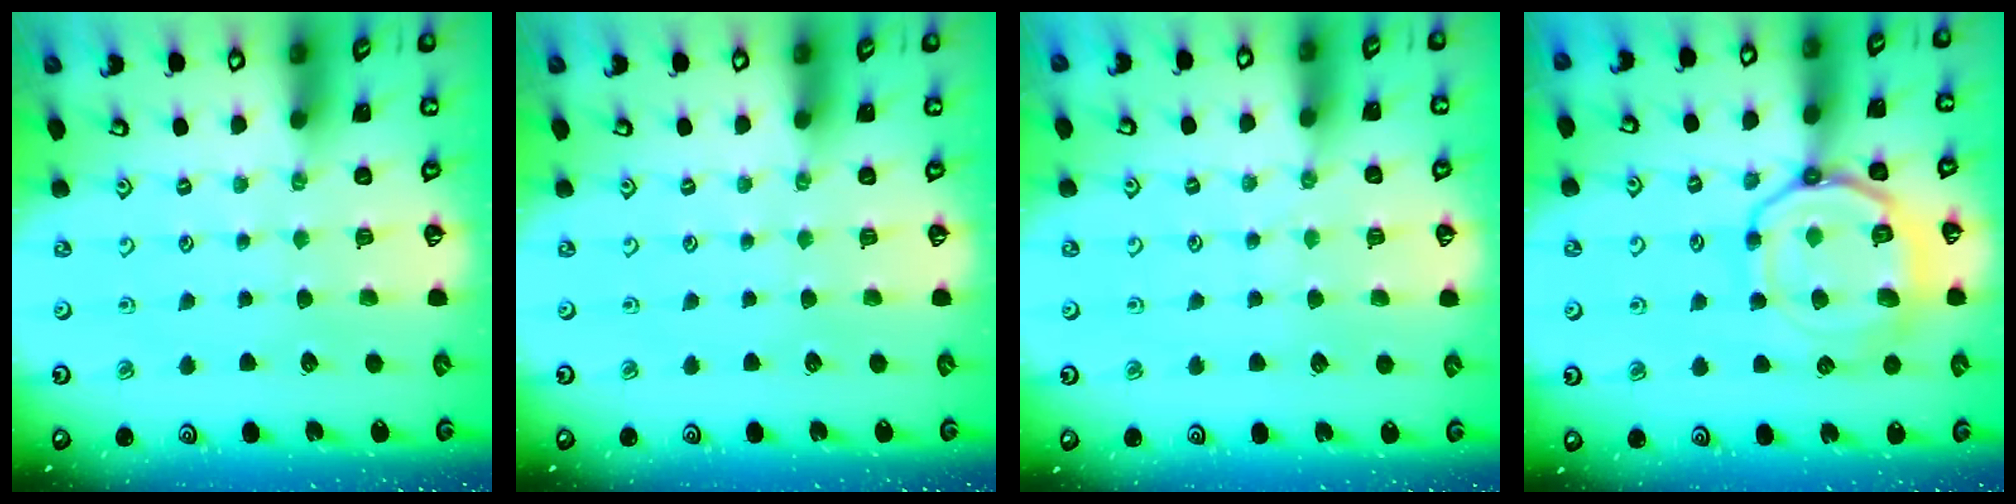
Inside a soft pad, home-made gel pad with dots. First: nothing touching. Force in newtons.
{"total": 0.0}
{"total": 2.9, "press": 2.9, "slide": 0.2}
{"total": 17.0, "press": 17.0, "slide": 1.6}